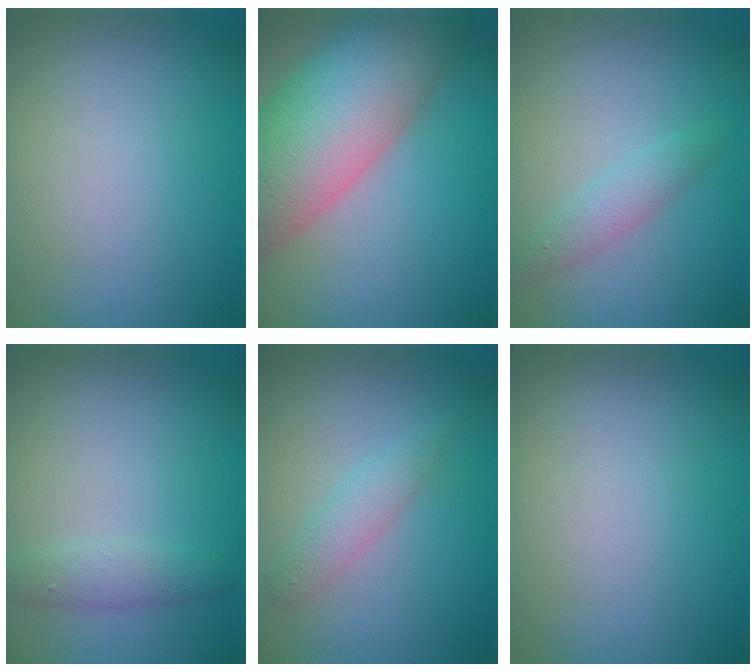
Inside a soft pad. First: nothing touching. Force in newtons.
{"total": 13.2, "press": 13.2, "slide": 0.8}
{"total": 1.8, "press": 1.8, "slide": 0.1}
{"total": 1.9, "press": 1.9, "slide": 0.1}
{"total": 1.9, "press": 1.9, "slide": 0.0}
{"total": 0.0}